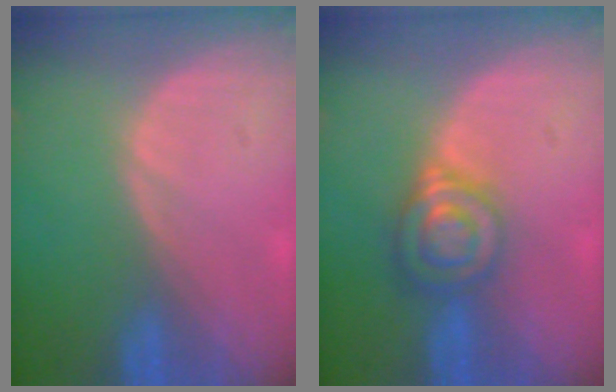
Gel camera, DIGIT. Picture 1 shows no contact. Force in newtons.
{"total": 6.6, "press": 5.7, "slide": 3.3}